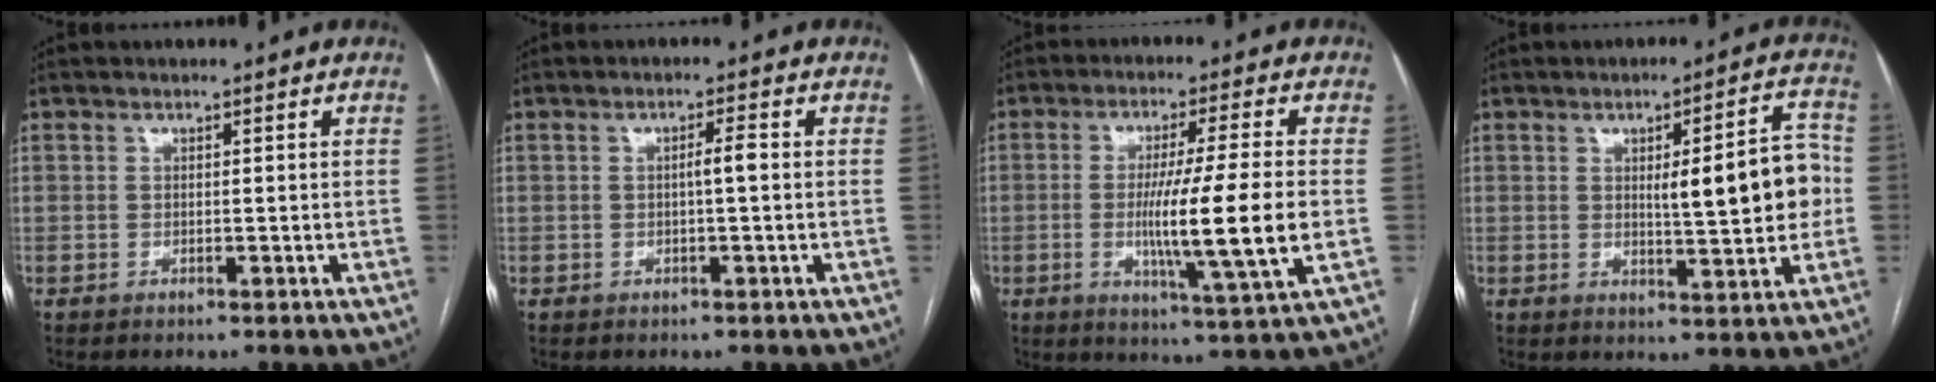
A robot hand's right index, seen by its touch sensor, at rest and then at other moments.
{"total": 1.4, "force": [-0.1, 0.1, 1.4], "torque": [-0.024, 0.003, 0.000]}
{"total": 13.5, "force": [-1.6, -1.0, 13.4], "torque": [-0.232, -0.024, -0.032]}
{"total": 10.2, "force": [0.4, 1.9, 10.0], "torque": [-0.132, 0.015, 0.010]}